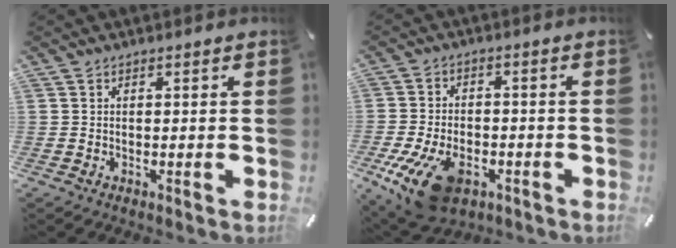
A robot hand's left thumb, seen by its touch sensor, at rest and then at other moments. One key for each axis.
{"total": 13.4, "fx": -6.0, "fy": 8.1, "fz": 8.9, "tx": -0.173, "ty": 0.020, "tz": -0.102}